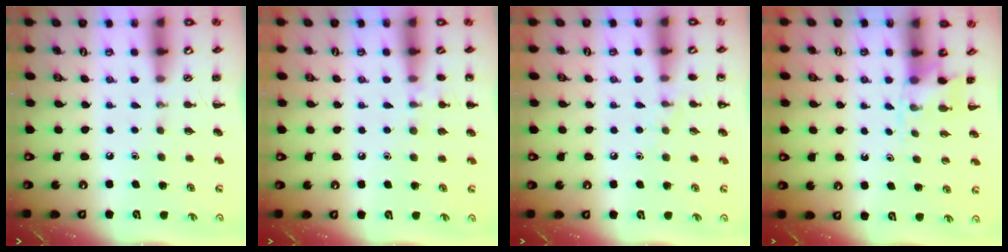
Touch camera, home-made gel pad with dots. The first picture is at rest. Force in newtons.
{"total": 6.3, "press": 6.0, "slide": 2.0}
{"total": 5.4, "press": 5.1, "slide": 1.9}
{"total": 2.9, "press": 2.7, "slide": 1.2}